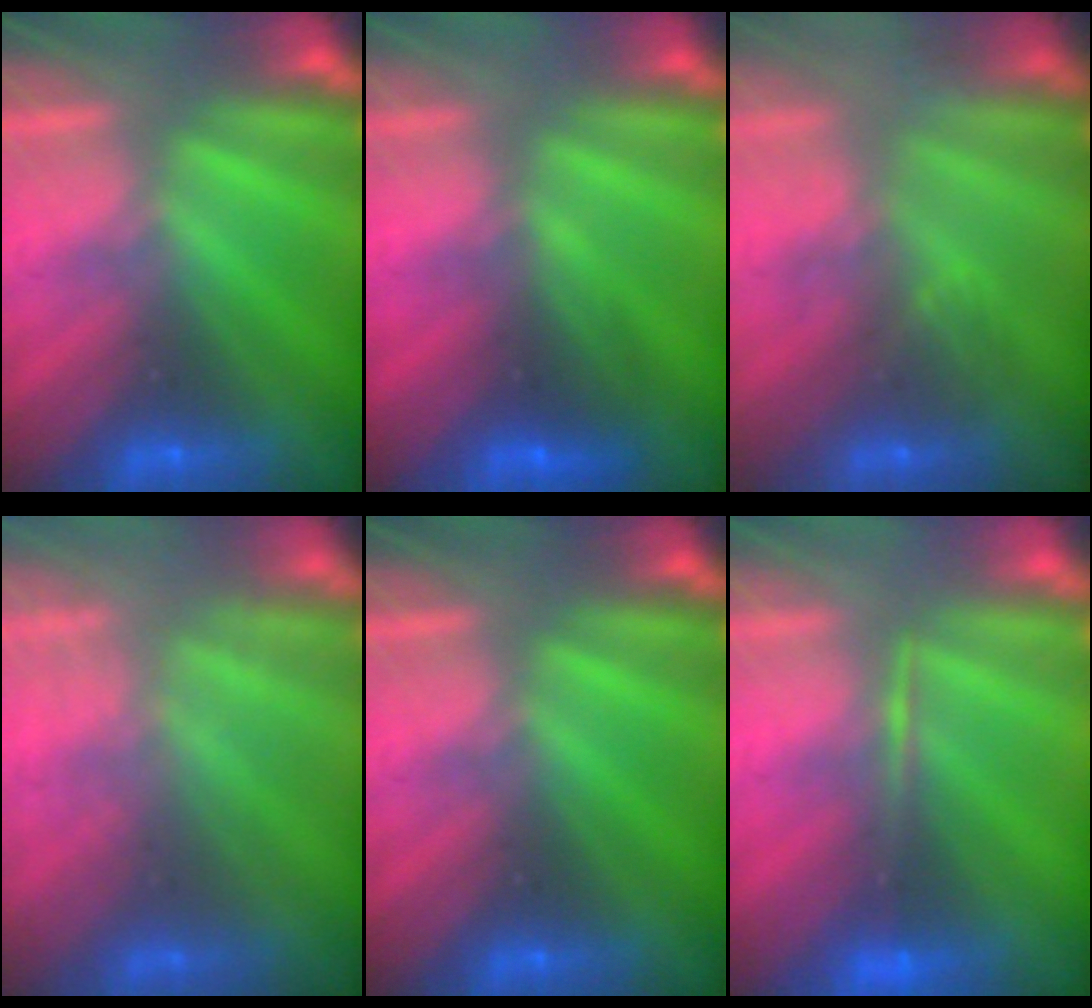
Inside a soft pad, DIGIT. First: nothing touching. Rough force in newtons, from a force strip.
{"total": 2.7}
{"total": 2.8}
{"total": 2.1}
{"total": 0.0}
{"total": 1.3}